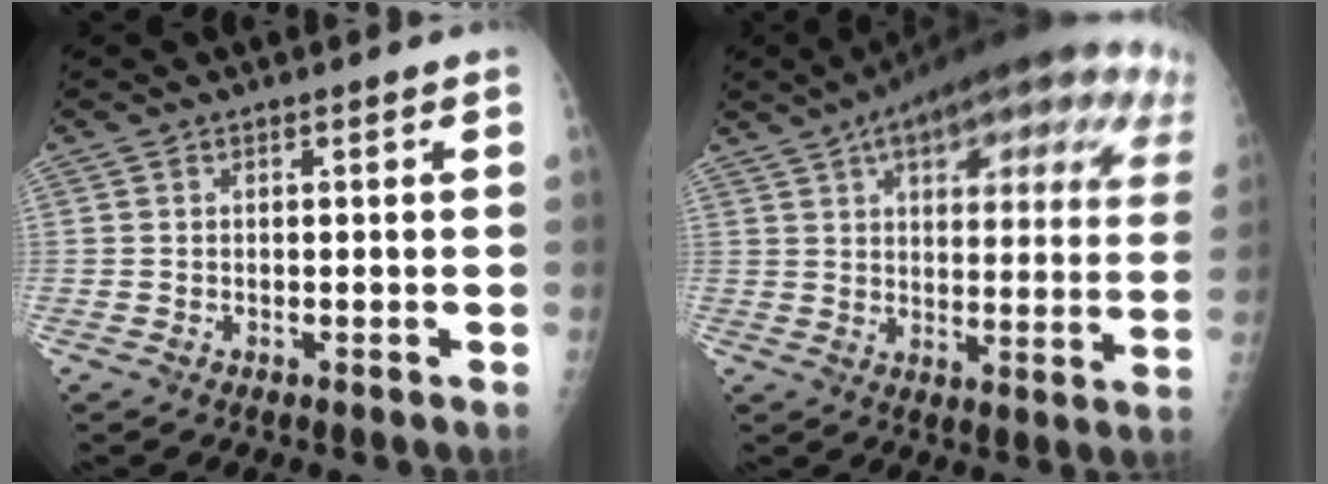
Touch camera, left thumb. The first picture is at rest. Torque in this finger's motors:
{"motor_torque": [0.02, 1.80, 1.94, -0.82, 0.24]}